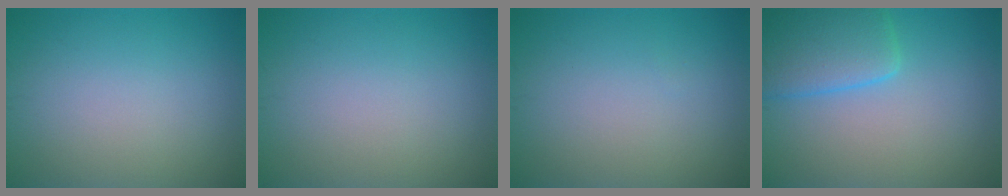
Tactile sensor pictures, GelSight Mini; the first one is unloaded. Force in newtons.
{"total": 0.0}
{"total": 0.0}
{"total": 5.4, "press": 5.4, "slide": 0.3}